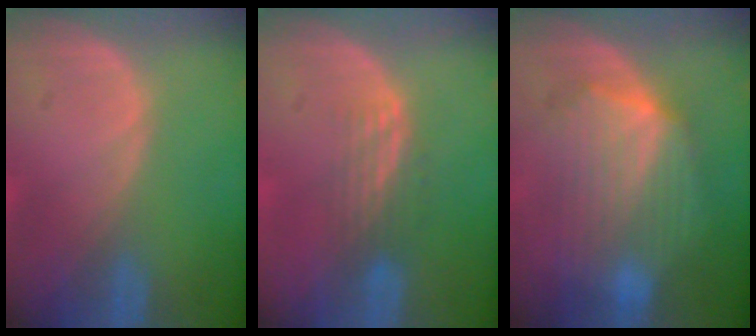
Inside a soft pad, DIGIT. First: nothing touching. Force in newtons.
{"total": 3.4, "press": 2.9, "slide": 1.8}
{"total": 8.2, "press": 8.2, "slide": 0.2}